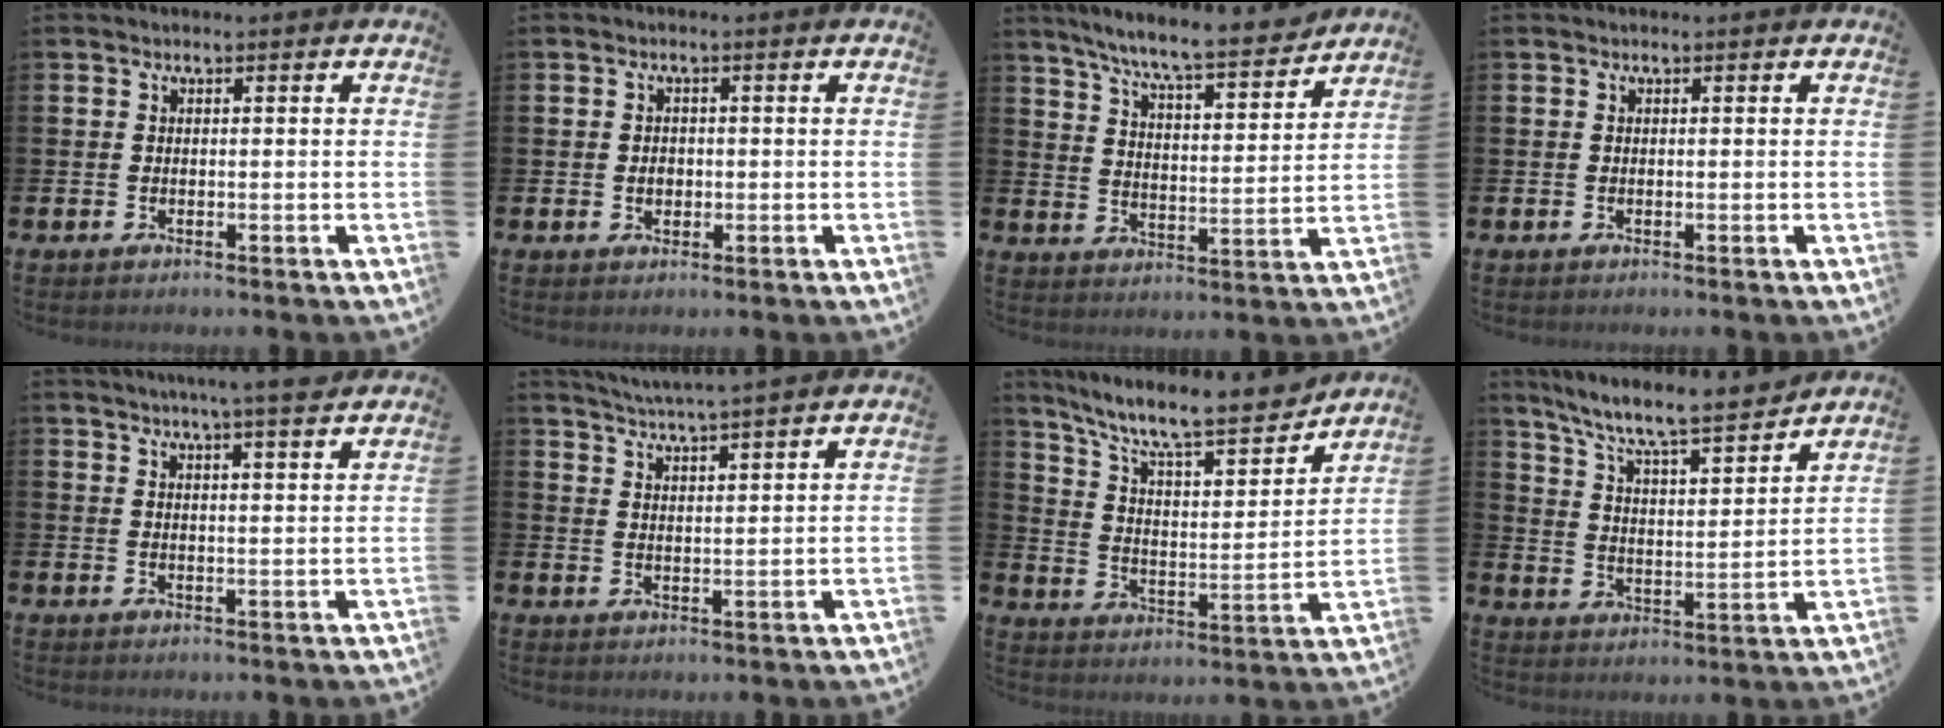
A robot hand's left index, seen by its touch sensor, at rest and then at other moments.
{"total": 1.6, "force": [-0.2, 1.4, 0.9], "torque": [-0.010, 0.004, -0.007]}
{"total": 8.2, "force": [7.7, 0.2, 2.9], "torque": [-0.081, -0.054, 0.131]}
{"total": 0.0}
{"total": 5.3, "force": [4.8, -0.7, 2.1], "torque": [-0.043, -0.019, 0.082]}
{"total": 4.8, "force": [4.6, -0.7, 0.8], "torque": [-0.037, -0.022, 0.083]}
{"total": 11.1, "force": [9.7, 2.0, 4.9], "torque": [-0.123, -0.065, 0.163]}
{"total": 8.7, "force": [7.9, 0.8, 3.4], "torque": [-0.095, -0.060, 0.132]}